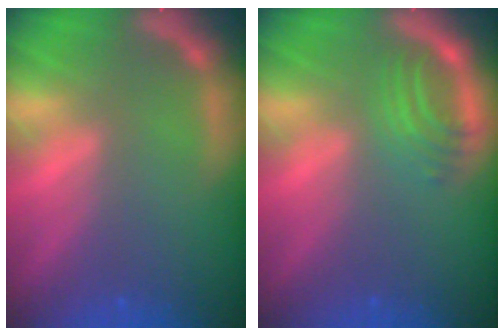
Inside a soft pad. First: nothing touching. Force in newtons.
{"total": 3.4}